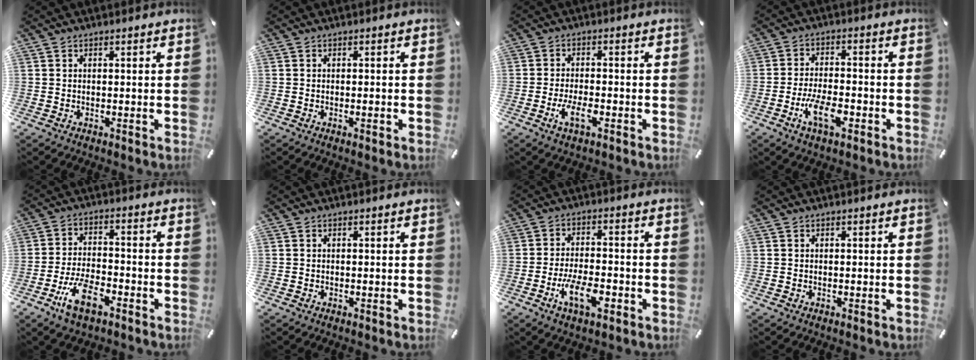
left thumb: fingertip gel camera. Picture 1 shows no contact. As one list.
[{"total": 1.0, "force": [-0.4, 0.3, 0.9], "torque": [-0.016, -0.003, -0.006]}, {"total": 5.7, "force": [-2.6, 2.3, 4.5], "torque": [-0.097, 0.001, -0.048]}, {"total": 9.2, "force": [-4.1, 4.2, 7.1], "torque": [-0.139, 0.012, -0.070]}, {"total": 10.1, "force": [-5.6, 4.6, 7.0], "torque": [-0.149, 0.019, -0.104]}, {"total": 0.0}, {"total": 9.7, "force": [-4.2, 4.2, 7.7], "torque": [-0.147, 0.011, -0.071]}, {"total": 0.0}]